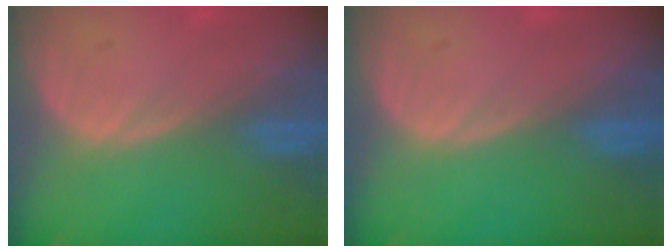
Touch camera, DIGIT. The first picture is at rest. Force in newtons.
{"total": 0.0}